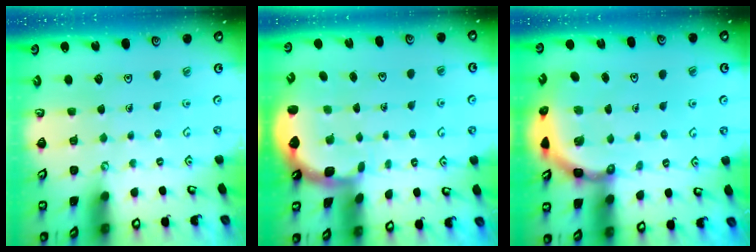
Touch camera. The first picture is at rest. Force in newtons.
{"total": 2.5, "press": 1.7, "slide": 1.8}
{"total": 5.3, "press": 5.1, "slide": 1.5}